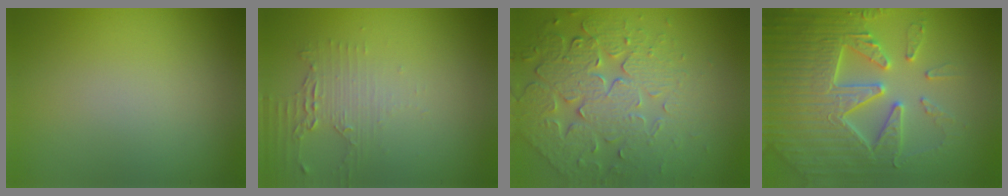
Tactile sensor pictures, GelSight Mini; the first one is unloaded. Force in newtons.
{"total": 2.1, "press": 1.6, "slide": 1.4}
{"total": 8.0, "press": 5.7, "slide": 5.5}
{"total": 7.7, "press": 7.5, "slide": 1.6}